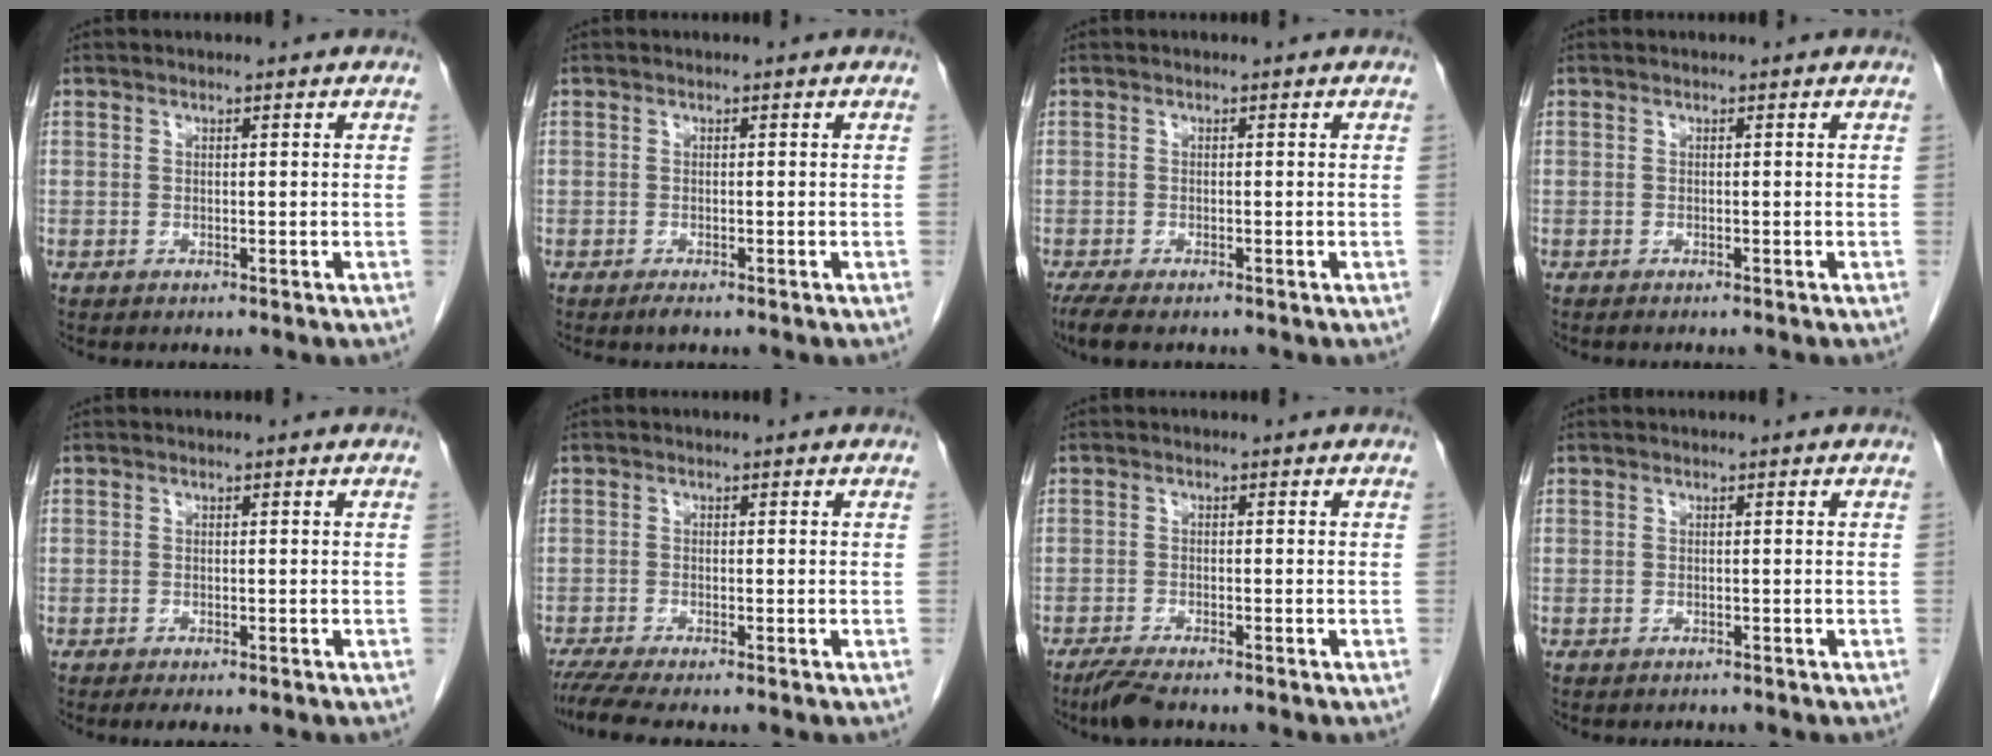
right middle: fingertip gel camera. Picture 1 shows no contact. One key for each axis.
{"total": 1.1, "fx": -0.8, "fy": 0.1, "fz": 0.7, "tx": -0.015, "ty": -0.003, "tz": -0.013}
{"total": 3.8, "fx": -2.9, "fy": 0.9, "fz": 2.3, "tx": -0.045, "ty": -0.013, "tz": -0.045}
{"total": 1.3, "fx": -1.2, "fy": 0.0, "fz": 0.6, "tx": -0.008, "ty": 0.000, "tz": -0.015}
{"total": 1.7, "fx": -1.3, "fy": 0.5, "fz": 1.0, "tx": -0.014, "ty": -0.003, "tz": -0.016}
{"total": 4.4, "fx": -3.6, "fy": -0.3, "fz": 2.4, "tx": -0.041, "ty": -0.013, "tz": -0.067}
{"total": 3.3, "fx": -2.7, "fy": 0.4, "fz": 1.9, "tx": -0.042, "ty": -0.009, "tz": -0.051}
{"total": 0.7, "fx": -0.6, "fy": 0.2, "fz": -0.1, "tx": -0.005, "ty": 0.000, "tz": -0.011}